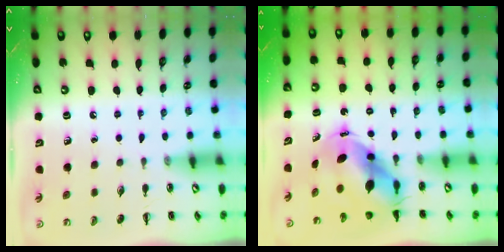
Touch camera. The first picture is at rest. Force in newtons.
{"total": 7.5, "press": 7.3, "slide": 1.9}